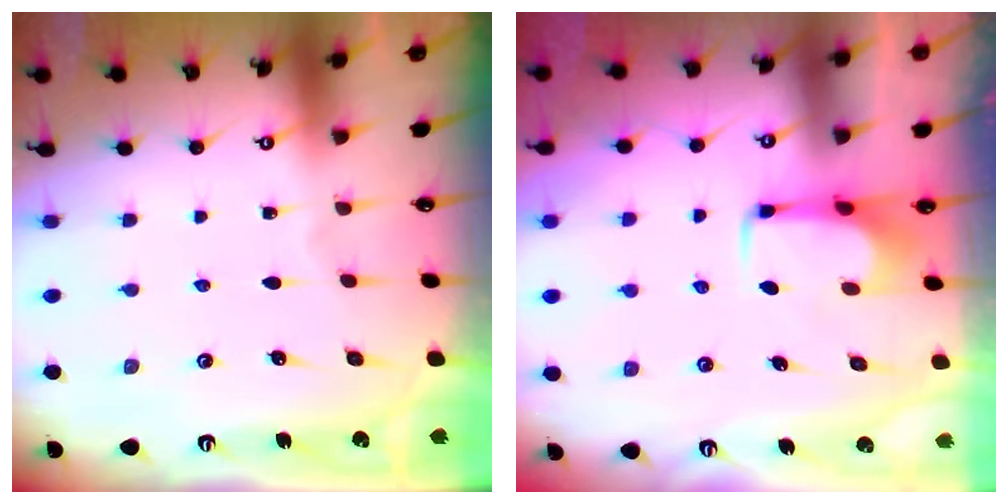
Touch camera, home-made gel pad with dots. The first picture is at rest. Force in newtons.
{"total": 1.6, "press": 1.5, "slide": 0.4}